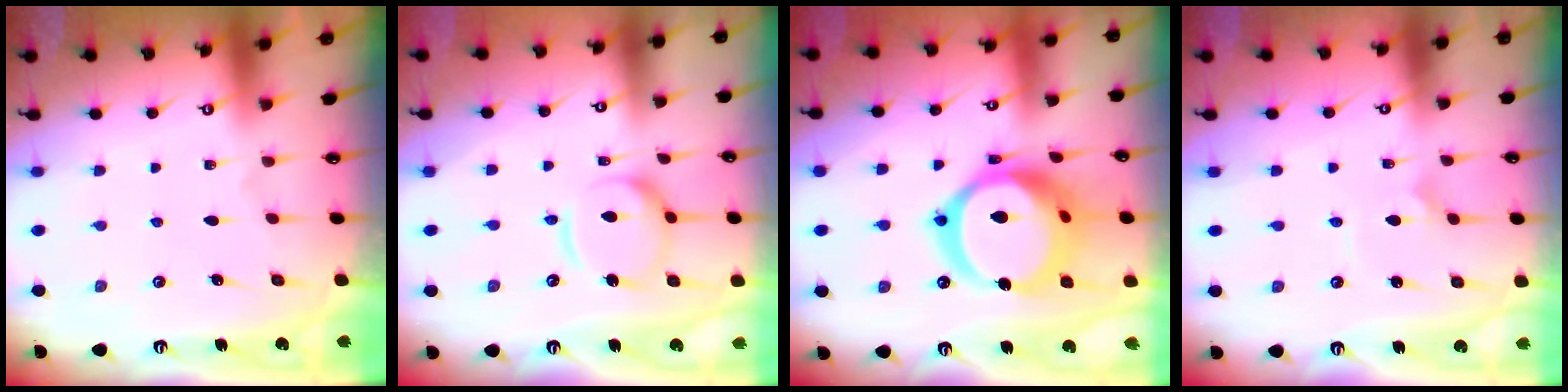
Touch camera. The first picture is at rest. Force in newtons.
{"total": 12.8, "press": 12.8, "slide": 1.3}
{"total": 23.1, "press": 22.9, "slide": 2.6}
{"total": 4.7, "press": 4.6, "slide": 0.6}